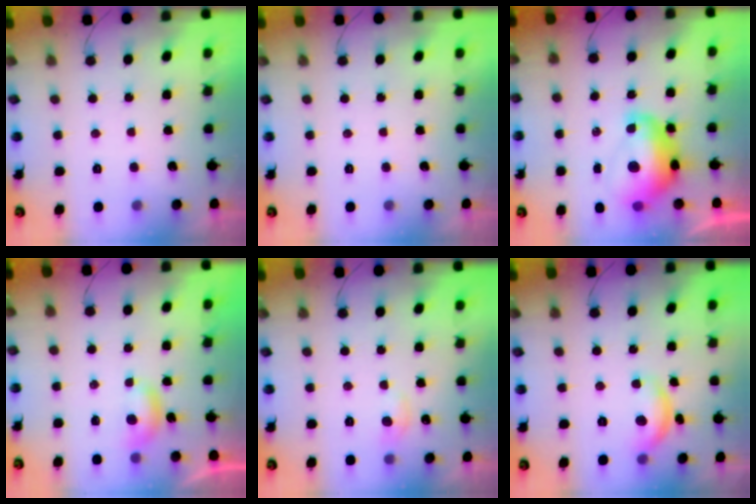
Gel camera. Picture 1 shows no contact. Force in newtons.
{"total": 0.0}
{"total": 12.3, "press": 12.3, "slide": 1.0}
{"total": 4.1, "press": 4.1, "slide": 0.4}
{"total": 7.2, "press": 7.2, "slide": 0.9}
{"total": 11.3, "press": 11.3, "slide": 0.7}